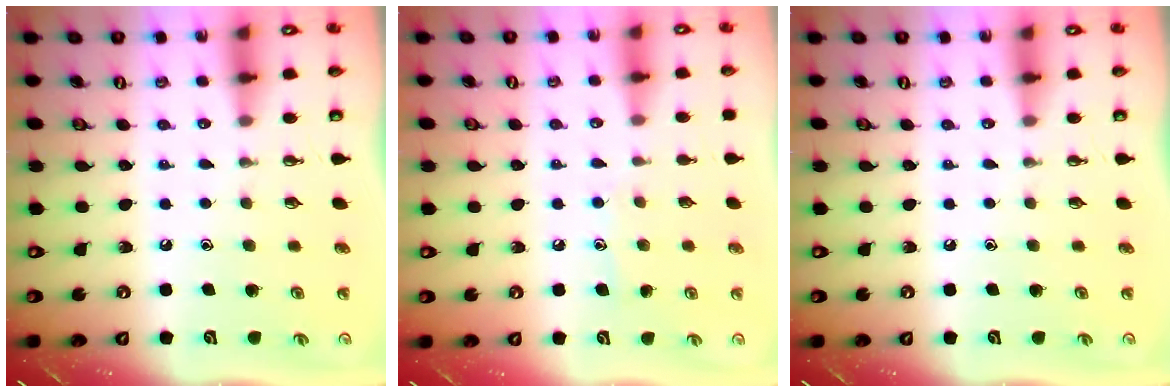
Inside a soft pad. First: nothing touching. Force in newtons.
{"total": 5.5, "press": 5.5, "slide": 0.4}
{"total": 0.0}